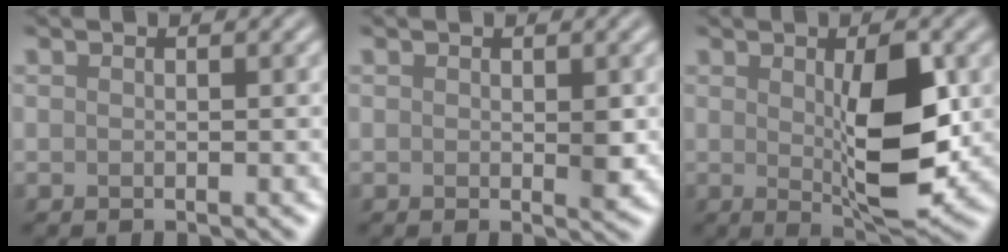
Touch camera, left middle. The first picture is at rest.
{"total": 1.2, "force": [0.1, 0.1, 1.2], "torque": [-0.019, -0.004, 0.004]}
{"total": 7.1, "force": [0.3, 2.2, 6.7], "torque": [-0.110, -0.008, 0.012]}